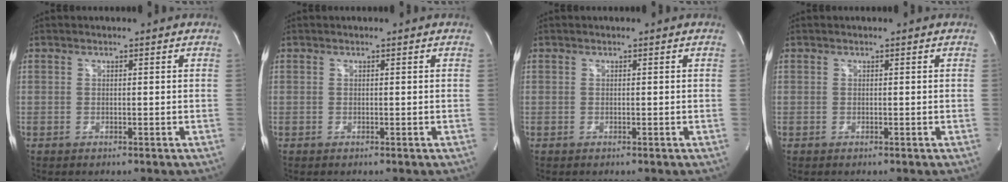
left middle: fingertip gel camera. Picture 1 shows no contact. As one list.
[{"total": 0.0}, {"total": 0.0}, {"total": 0.0}]